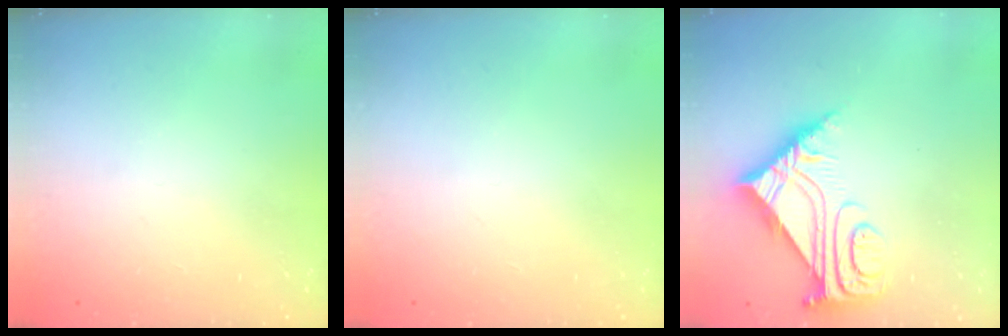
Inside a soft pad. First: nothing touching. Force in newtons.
{"total": 0.0}
{"total": 7.5, "press": 7.4, "slide": 0.8}